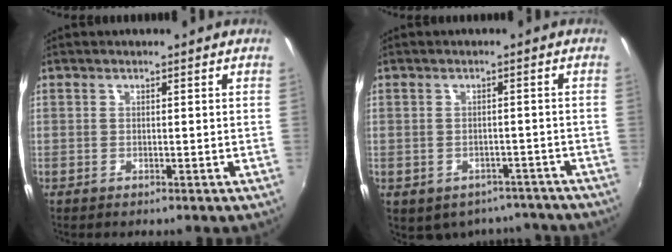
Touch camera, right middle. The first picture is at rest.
{"total": 11.3, "force": [-7.3, 7.5, 4.4], "torque": [-0.102, -0.007, -0.082]}